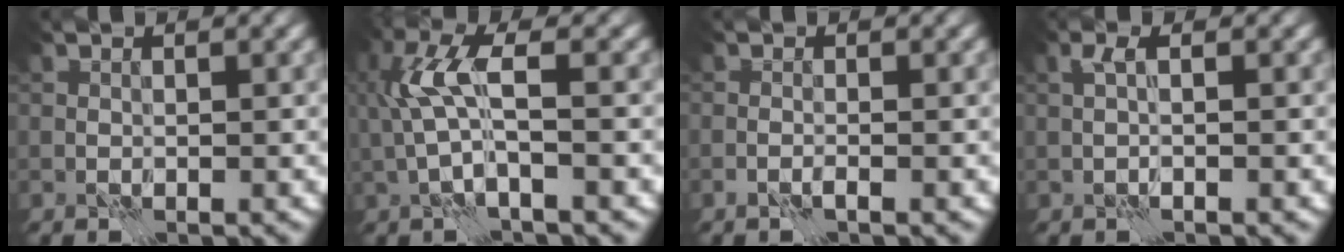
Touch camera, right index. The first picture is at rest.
{"total": 4.6, "force": [0.6, 1.2, 4.4], "torque": [-0.104, 0.013, 0.004]}
{"total": 0.7, "force": [0.1, -0.7, 0.2], "torque": [-0.002, 0.002, 0.000]}
{"total": 1.1, "force": [0.3, -0.3, 1.0], "torque": [-0.020, 0.009, 0.002]}